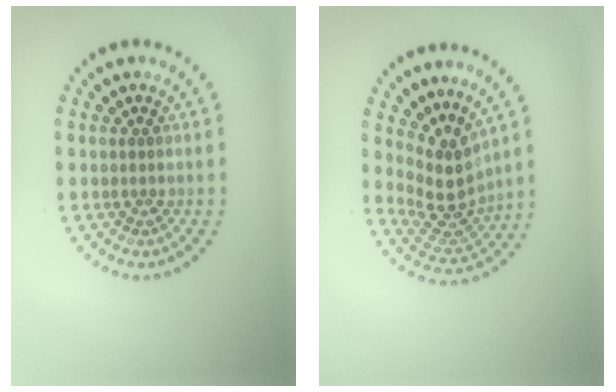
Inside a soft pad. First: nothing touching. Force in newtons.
{"total": 4.0, "press": 3.0, "slide": 2.6}